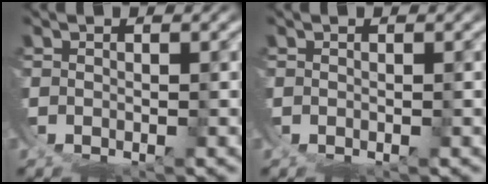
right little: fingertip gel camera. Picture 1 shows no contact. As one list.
[{"total": 0.0}]